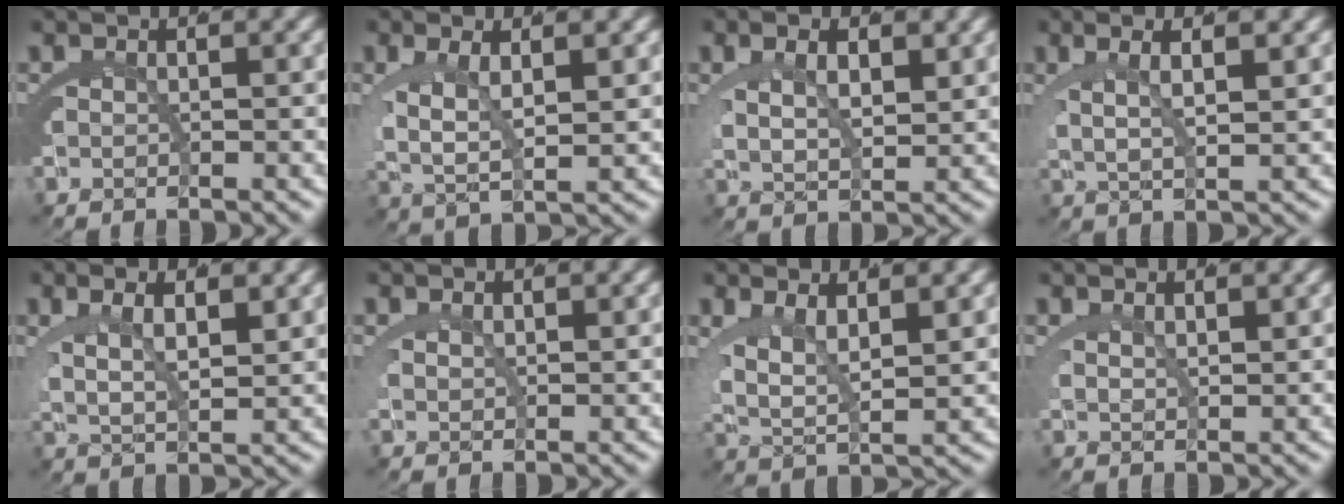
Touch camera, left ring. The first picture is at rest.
{"total": 5.3, "force": [-0.2, 3.5, 4.0], "torque": [-0.088, -0.007, -0.002]}
{"total": 4.5, "force": [0.8, 3.2, 3.1], "torque": [-0.052, 0.003, 0.009]}
{"total": 4.7, "force": [1.2, 2.5, 3.7], "torque": [-0.058, 0.013, 0.012]}
{"total": 4.8, "force": [0.8, 3.2, 3.5], "torque": [-0.062, 0.005, 0.008]}
{"total": 1.0, "force": [0.5, 0.8, 0.2], "torque": [-0.006, -0.002, 0.008]}
{"total": 5.5, "force": [0.3, 3.9, 3.9], "torque": [-0.085, -0.010, 0.001]}
{"total": 1.4, "force": [0.9, 1.0, 0.4], "torque": [-0.007, 0.001, 0.013]}